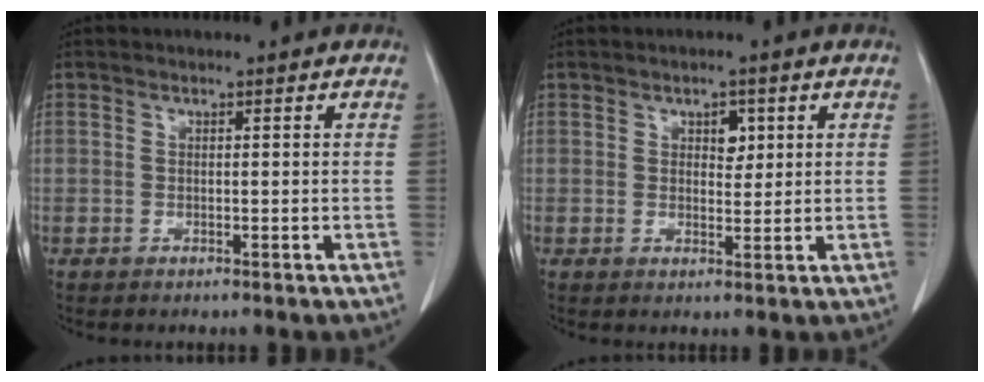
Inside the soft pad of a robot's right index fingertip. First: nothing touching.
{"total": 2.6, "force": [1.0, 1.6, 1.8], "torque": [-0.022, 0.001, 0.015]}